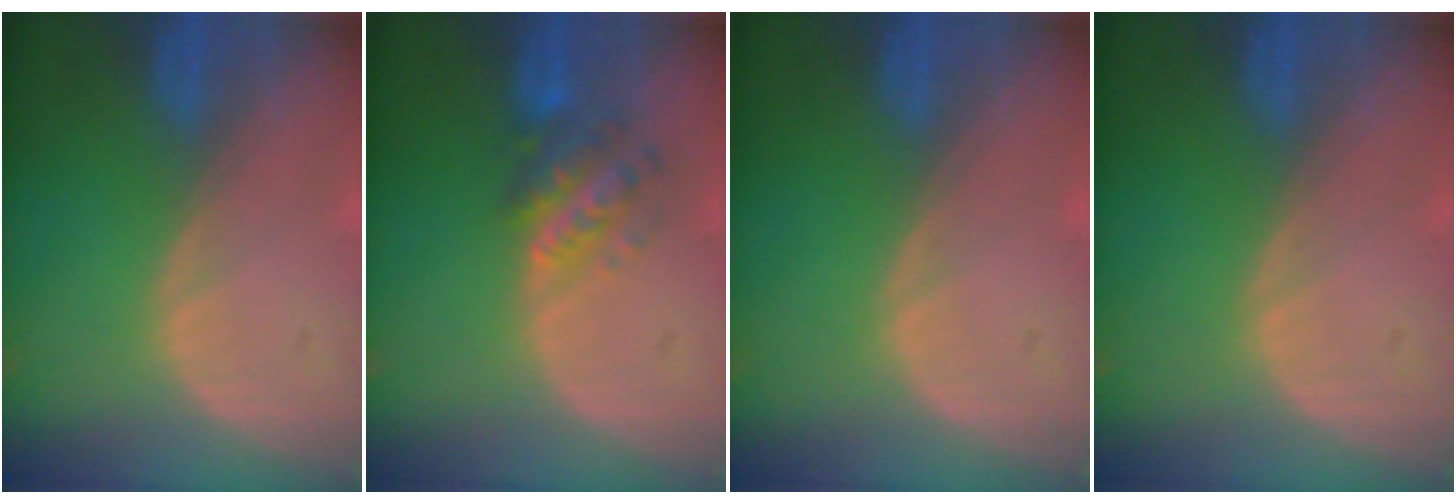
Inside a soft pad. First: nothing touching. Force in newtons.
{"total": 5.7, "press": 5.4, "slide": 1.7}
{"total": 0.0}
{"total": 0.0}